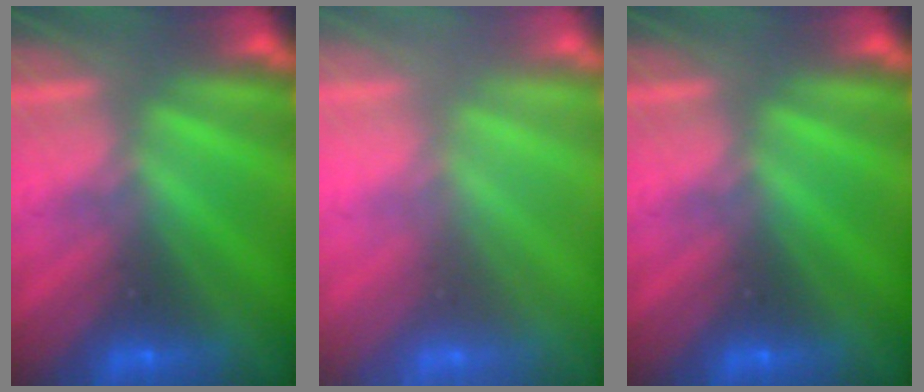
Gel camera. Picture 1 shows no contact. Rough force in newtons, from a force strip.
{"total": 2.3}
{"total": 0.0}